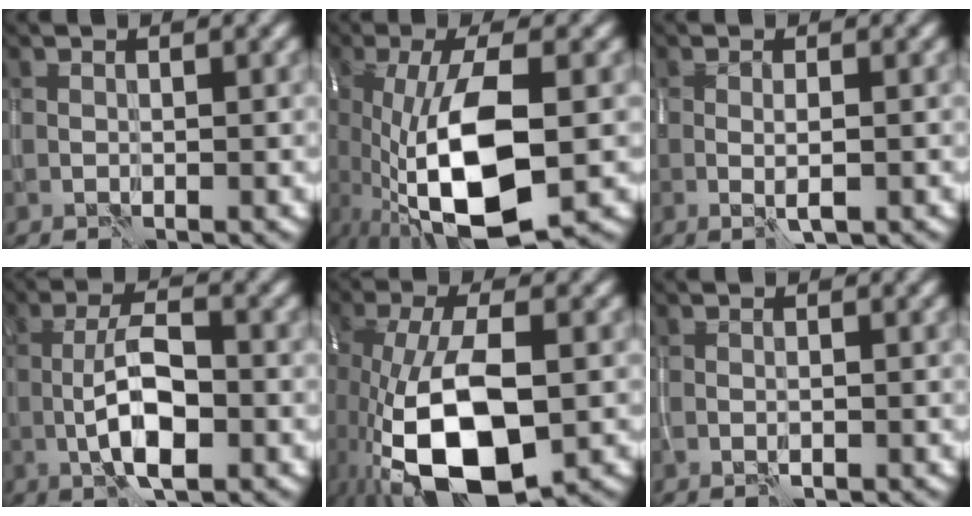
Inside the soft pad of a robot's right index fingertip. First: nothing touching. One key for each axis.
{"total": 11.3, "fx": -2.0, "fy": 4.2, "fz": 10.3, "tx": -0.201, "ty": -0.011, "tz": -0.031}
{"total": 1.7, "fx": -0.3, "fy": 0.2, "fz": 1.6, "tx": -0.029, "ty": -0.002, "tz": -0.003}
{"total": 5.5, "fx": -1.8, "fy": 1.8, "fz": 4.9, "tx": -0.089, "ty": 0.008, "tz": -0.037}
{"total": 13.3, "fx": -3.8, "fy": 6.2, "fz": 11.2, "tx": -0.219, "ty": -0.017, "tz": -0.062}
{"total": 0.7, "fx": -0.3, "fy": 0.2, "fz": 0.6, "tx": -0.010, "ty": -0.002, "tz": -0.004}